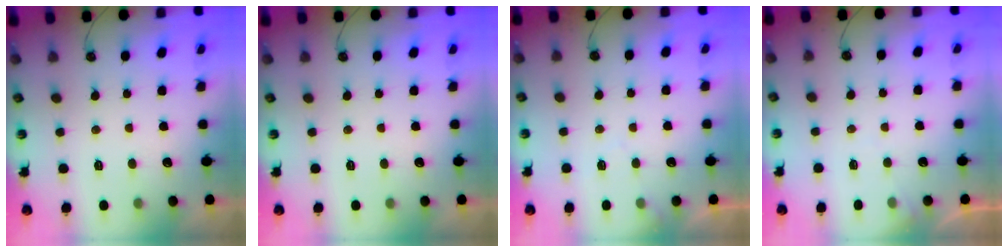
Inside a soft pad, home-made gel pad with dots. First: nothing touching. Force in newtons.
{"total": 0.0}
{"total": 4.4, "press": 4.3, "slide": 0.6}
{"total": 4.7, "press": 4.6, "slide": 0.5}